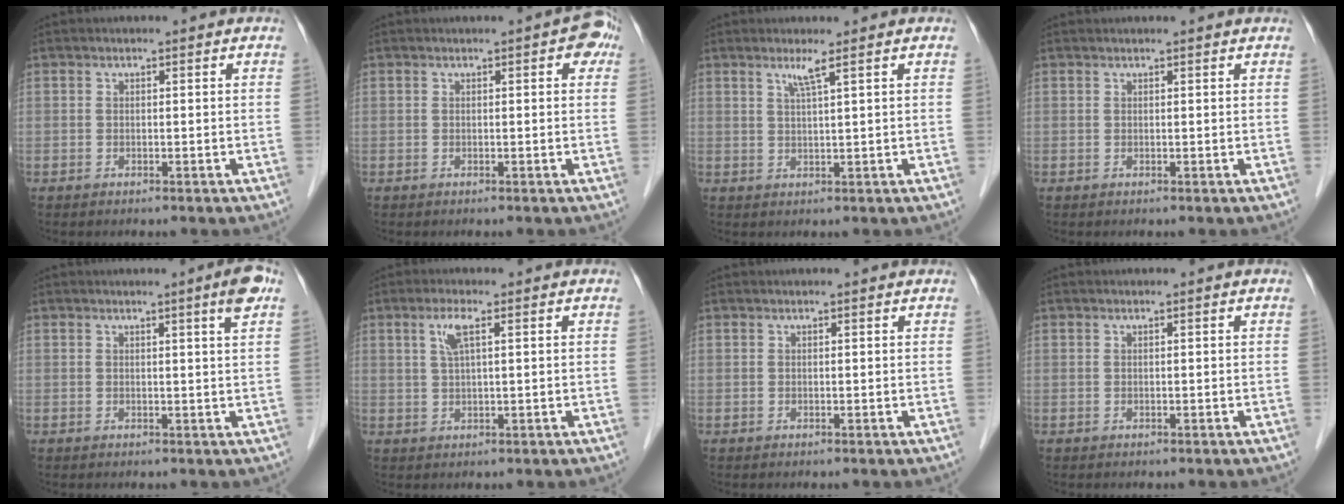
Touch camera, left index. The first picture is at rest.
{"total": 3.0, "force": [1.3, 1.2, 2.4], "torque": [-0.020, 0.008, 0.008]}
{"total": 2.2, "force": [1.4, -0.6, 1.6], "torque": [-0.035, -0.006, 0.031]}
{"total": 2.3, "force": [2.3, 0.2, 0.4], "torque": [-0.009, 0.019, 0.026]}
{"total": 3.1, "force": [1.8, -0.5, 2.5], "torque": [-0.037, -0.008, 0.021]}
{"total": 3.2, "force": [1.5, 0.4, 2.8], "torque": [-0.064, 0.004, 0.030]}
{"total": 2.0, "force": [2.0, 0.2, 0.3], "torque": [-0.009, 0.017, 0.022]}
{"total": 0.0}